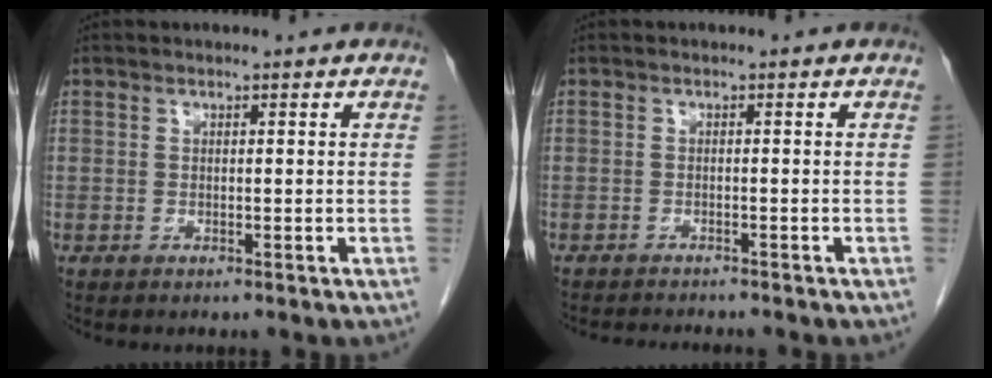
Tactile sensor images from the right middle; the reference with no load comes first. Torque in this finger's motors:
{"motor_torque": [0.05, -0.05, 0.01, 0.00]}